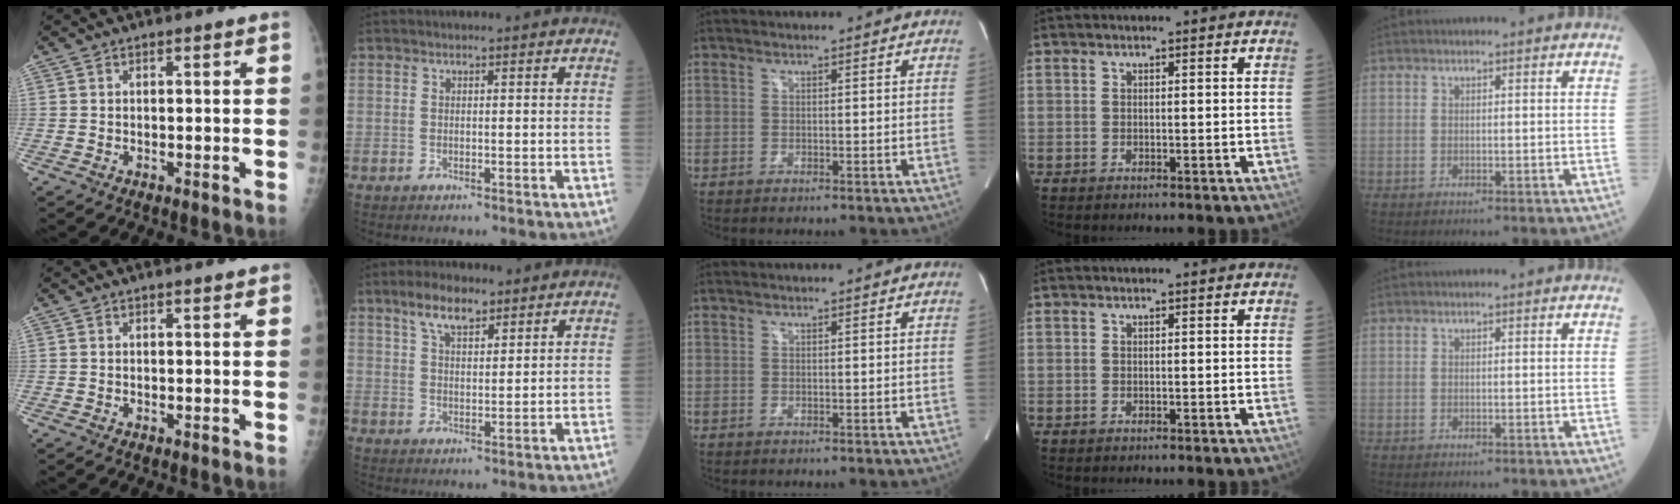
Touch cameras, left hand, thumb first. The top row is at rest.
{"thumb": {"total": 0.6, "force": [0.4, 0.2, 0.4], "torque": [-0.006, 0.000, 0.003]}, "index": {"total": 6.1, "force": [4.4, 2.3, 3.5], "torque": [-0.069, 0.009, 0.081]}}